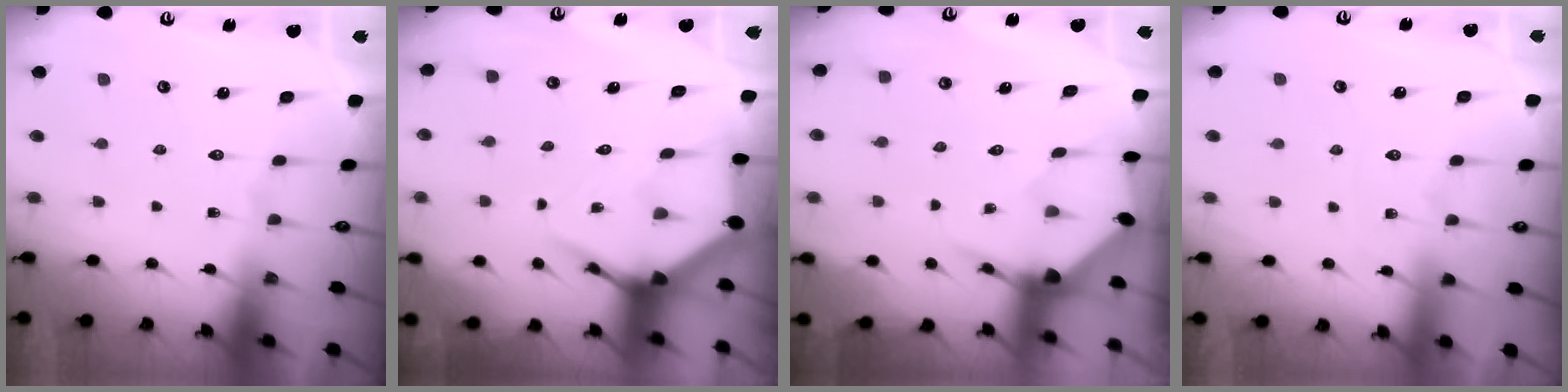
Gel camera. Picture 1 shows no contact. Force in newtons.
{"total": 4.1, "press": 4.1, "slide": 0.4}
{"total": 3.6, "press": 3.6, "slide": 0.4}
{"total": 1.4, "press": 1.3, "slide": 0.3}